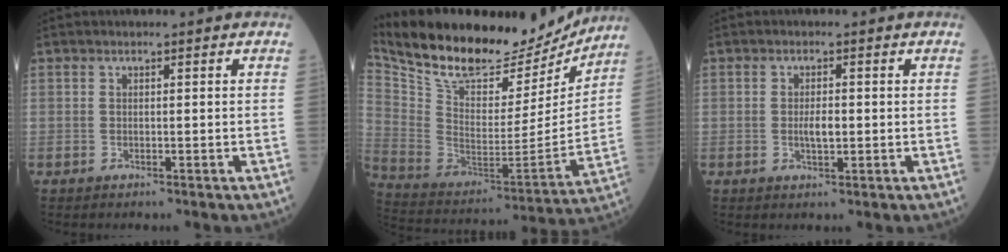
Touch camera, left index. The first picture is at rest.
{"total": 25.0, "force": [21.5, 8.0, 9.9], "torque": [-0.195, -0.013, 0.330]}
{"total": 2.3, "force": [-0.6, 0.9, 2.0], "torque": [-0.041, -0.004, -0.010]}